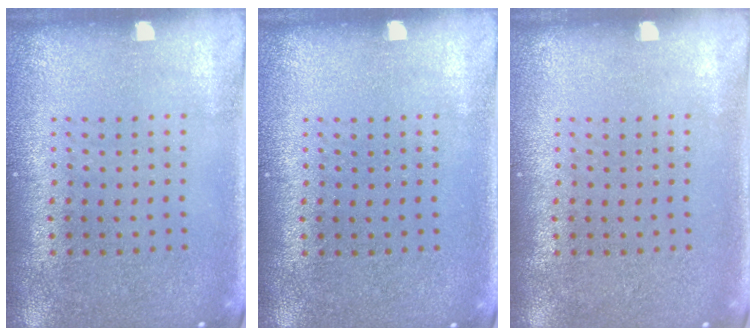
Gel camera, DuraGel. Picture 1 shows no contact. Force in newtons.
{"total": 0.0}
{"total": 0.0}